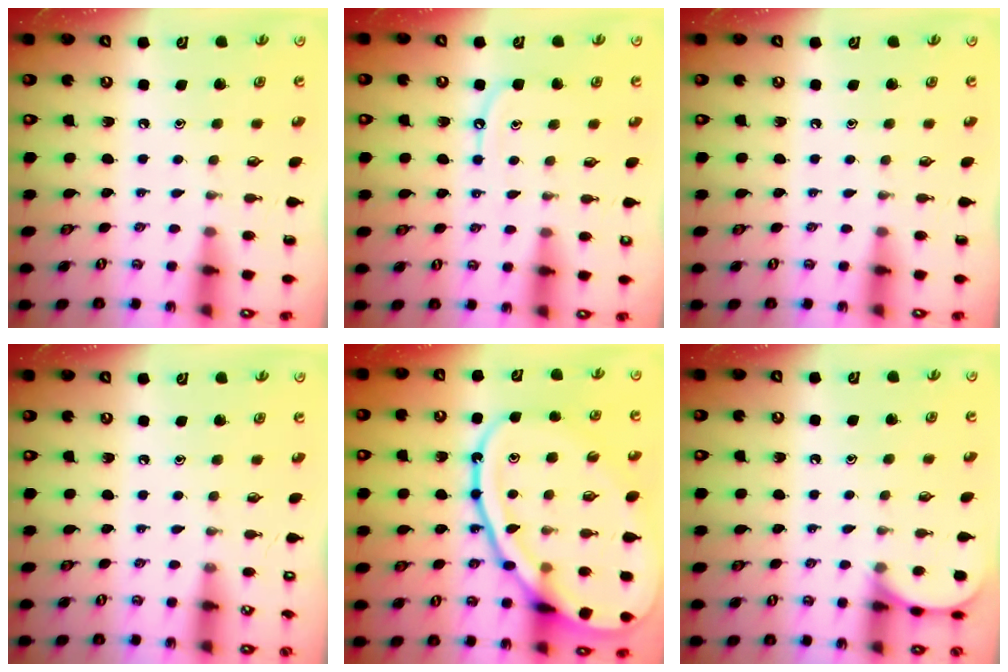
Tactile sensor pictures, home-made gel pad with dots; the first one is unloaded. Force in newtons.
{"total": 7.2, "press": 7.1, "slide": 0.8}
{"total": 0.0}
{"total": 0.0}
{"total": 22.4, "press": 22.3, "slide": 1.9}
{"total": 4.7, "press": 4.7, "slide": 0.5}